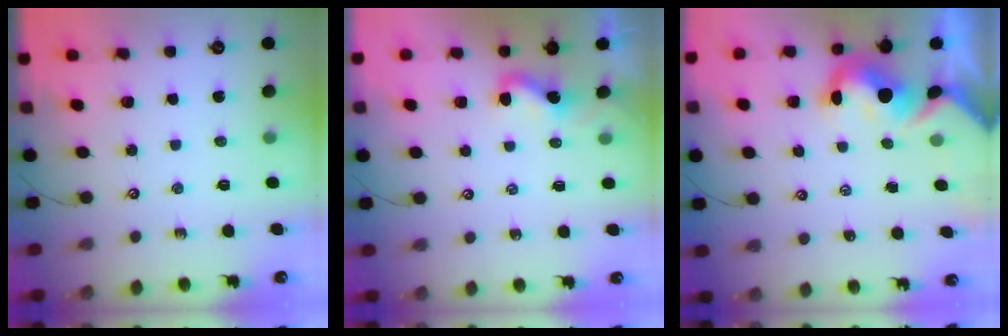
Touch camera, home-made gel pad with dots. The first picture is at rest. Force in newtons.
{"total": 2.9, "press": 2.9, "slide": 0.4}
{"total": 7.3, "press": 7.2, "slide": 1.0}